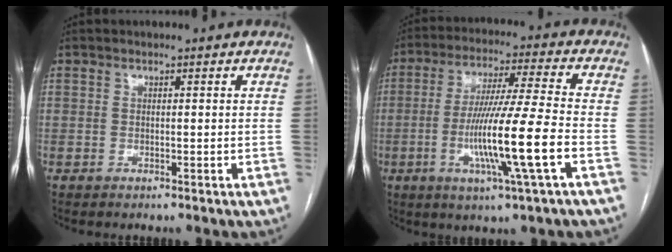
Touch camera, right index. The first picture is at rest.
{"total": 14.2, "force": [-4.0, -0.8, 13.6], "torque": [-0.258, -0.013, -0.075]}